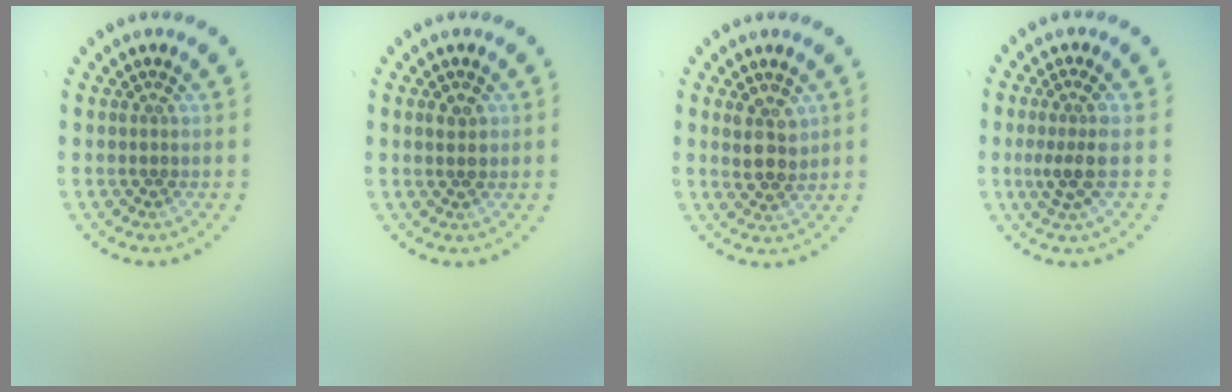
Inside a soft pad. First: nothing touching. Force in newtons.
{"total": 1.5, "press": 1.5, "slide": 0.2}
{"total": 2.6, "press": 2.4, "slide": 1.1}
{"total": 2.7, "press": 2.0, "slide": 1.8}